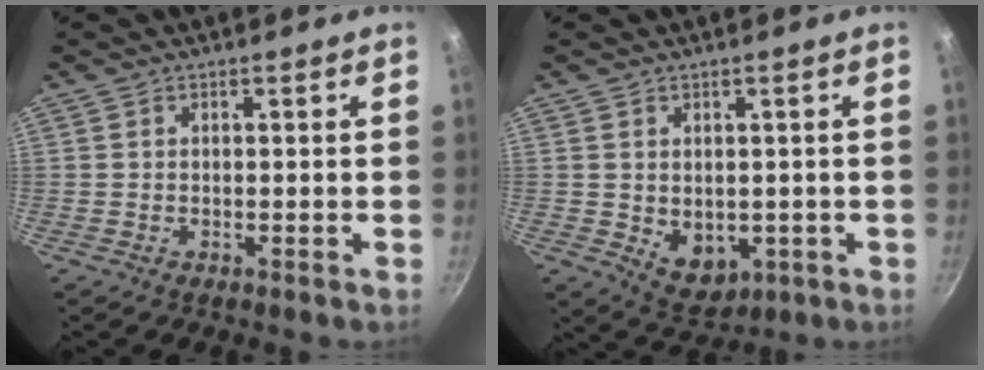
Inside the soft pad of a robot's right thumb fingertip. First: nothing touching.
{"total": 6.3, "force": [-0.3, 4.7, 4.2], "torque": [-0.044, -0.012, 0.013]}